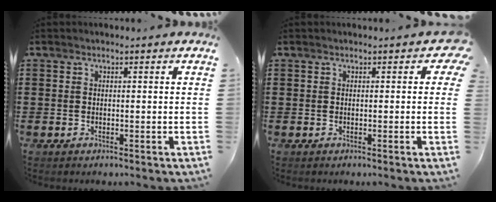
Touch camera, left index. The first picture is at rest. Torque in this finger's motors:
{"motor_torque": [1.22, -0.92, 0.59, 0.08]}